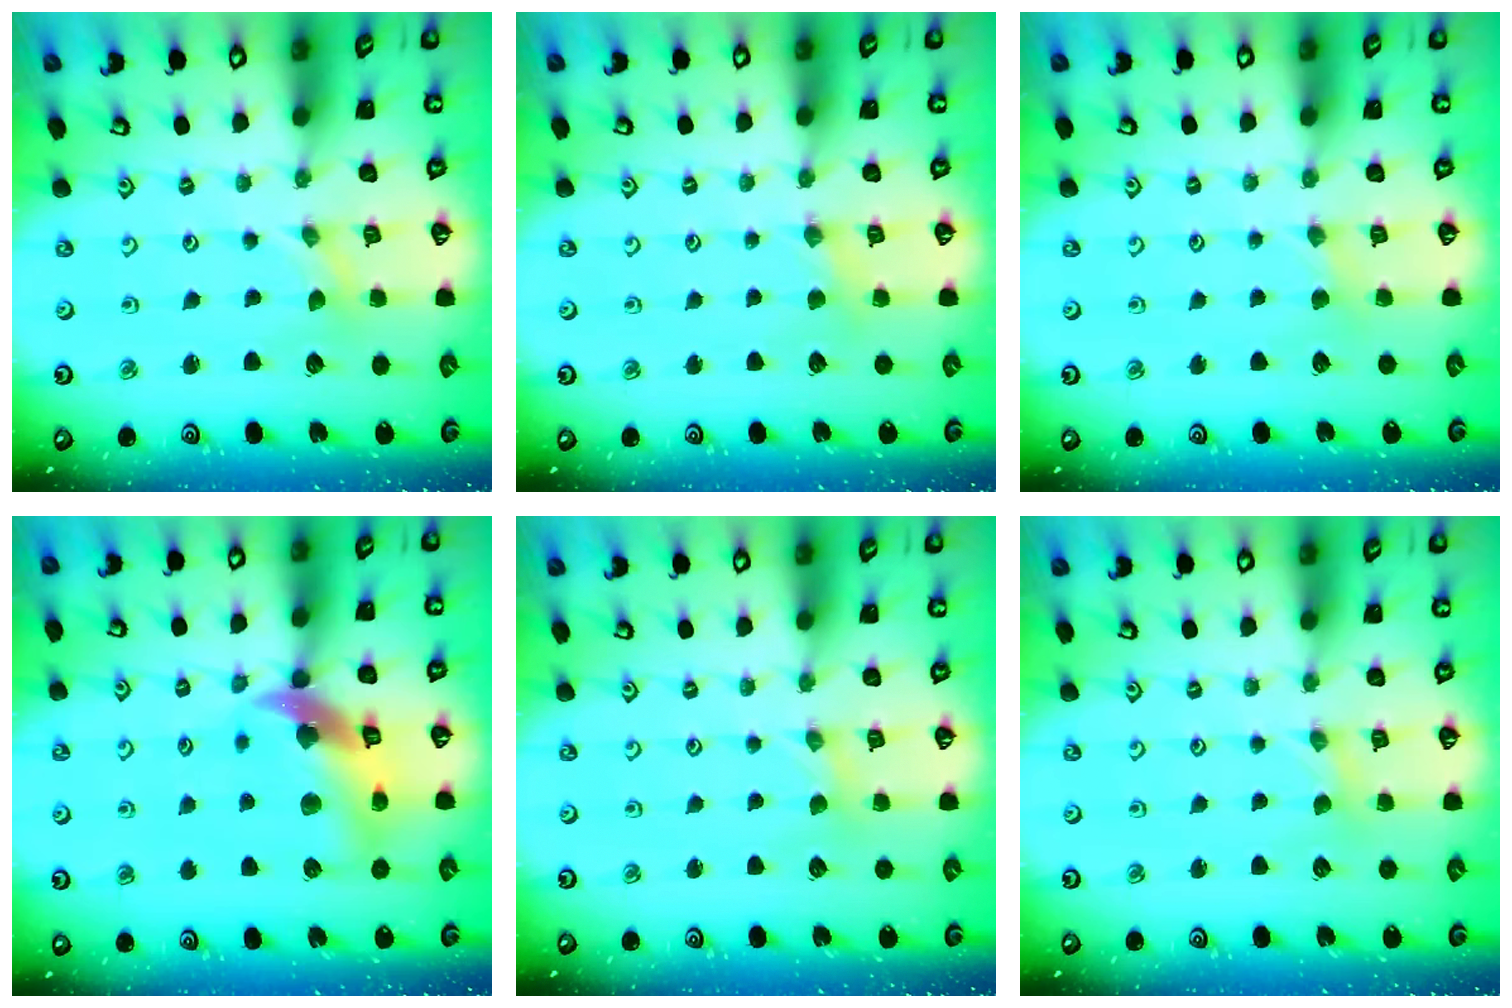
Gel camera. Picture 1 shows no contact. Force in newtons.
{"total": 3.0, "press": 3.0, "slide": 0.4}
{"total": 2.2, "press": 2.2, "slide": 0.4}
{"total": 13.9, "press": 13.8, "slide": 1.9}
{"total": 1.4, "press": 1.4, "slide": 0.2}
{"total": 1.4, "press": 1.4, "slide": 0.2}